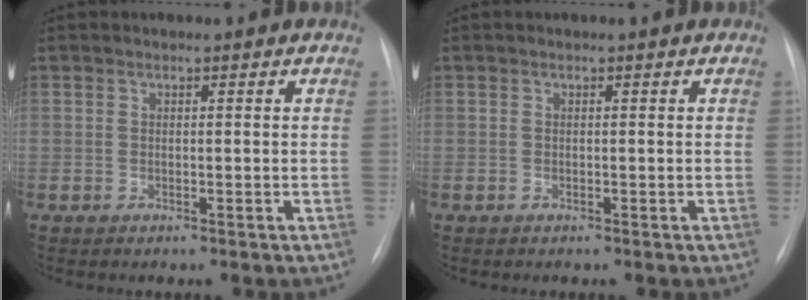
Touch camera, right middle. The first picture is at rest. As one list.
[{"total": 0.0}]